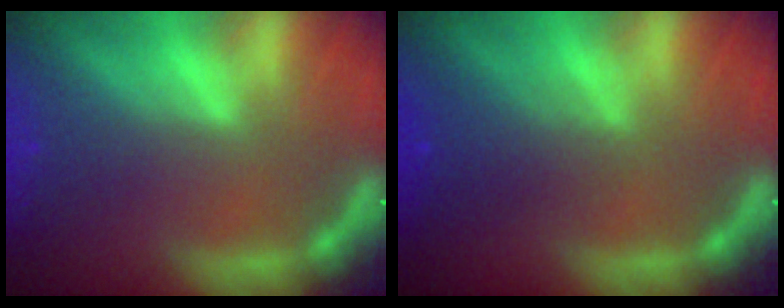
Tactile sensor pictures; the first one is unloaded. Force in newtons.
{"total": 3.0}